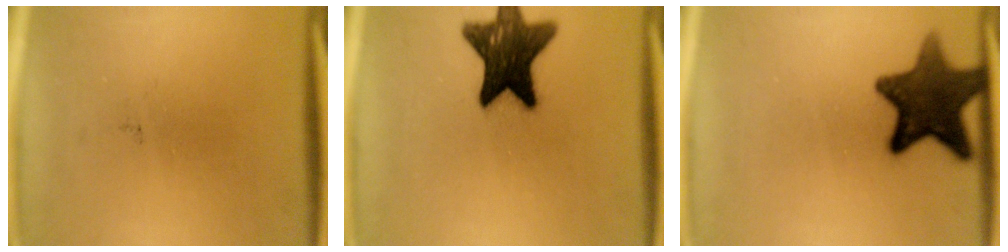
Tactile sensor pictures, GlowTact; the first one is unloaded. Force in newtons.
{"total": 14.5}
{"total": 13.2}